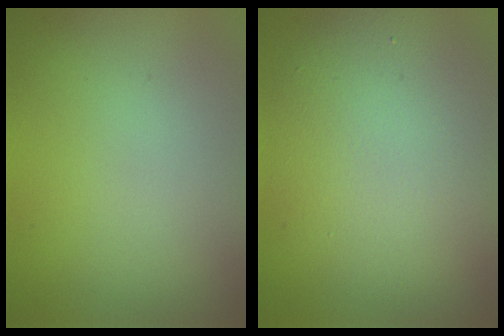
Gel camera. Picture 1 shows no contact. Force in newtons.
{"total": 7.8, "press": 7.7, "slide": 0.9}